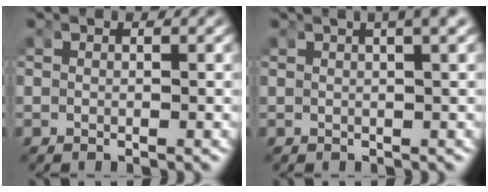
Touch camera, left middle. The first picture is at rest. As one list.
[{"total": 4.3, "force": [2.2, 0.8, 3.6], "torque": [-0.036, 0.020, 0.031]}]